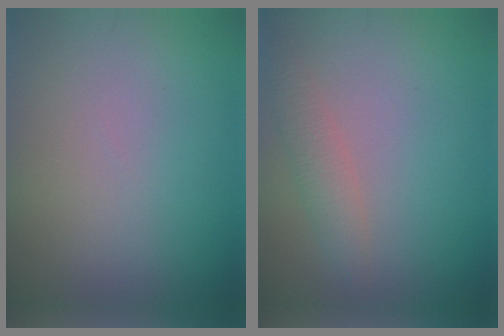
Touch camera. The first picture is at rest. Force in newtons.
{"total": 2.0, "press": 2.0, "slide": 0.1}